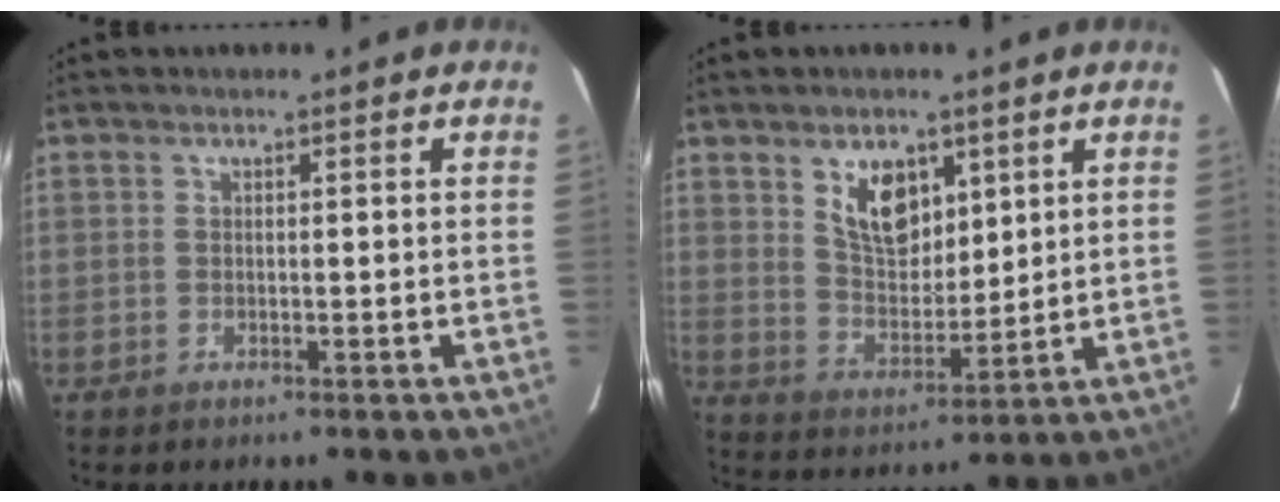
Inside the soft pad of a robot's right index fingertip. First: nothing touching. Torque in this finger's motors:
{"motor_torque": [0.29, 0.24, 0.30, 0.09]}